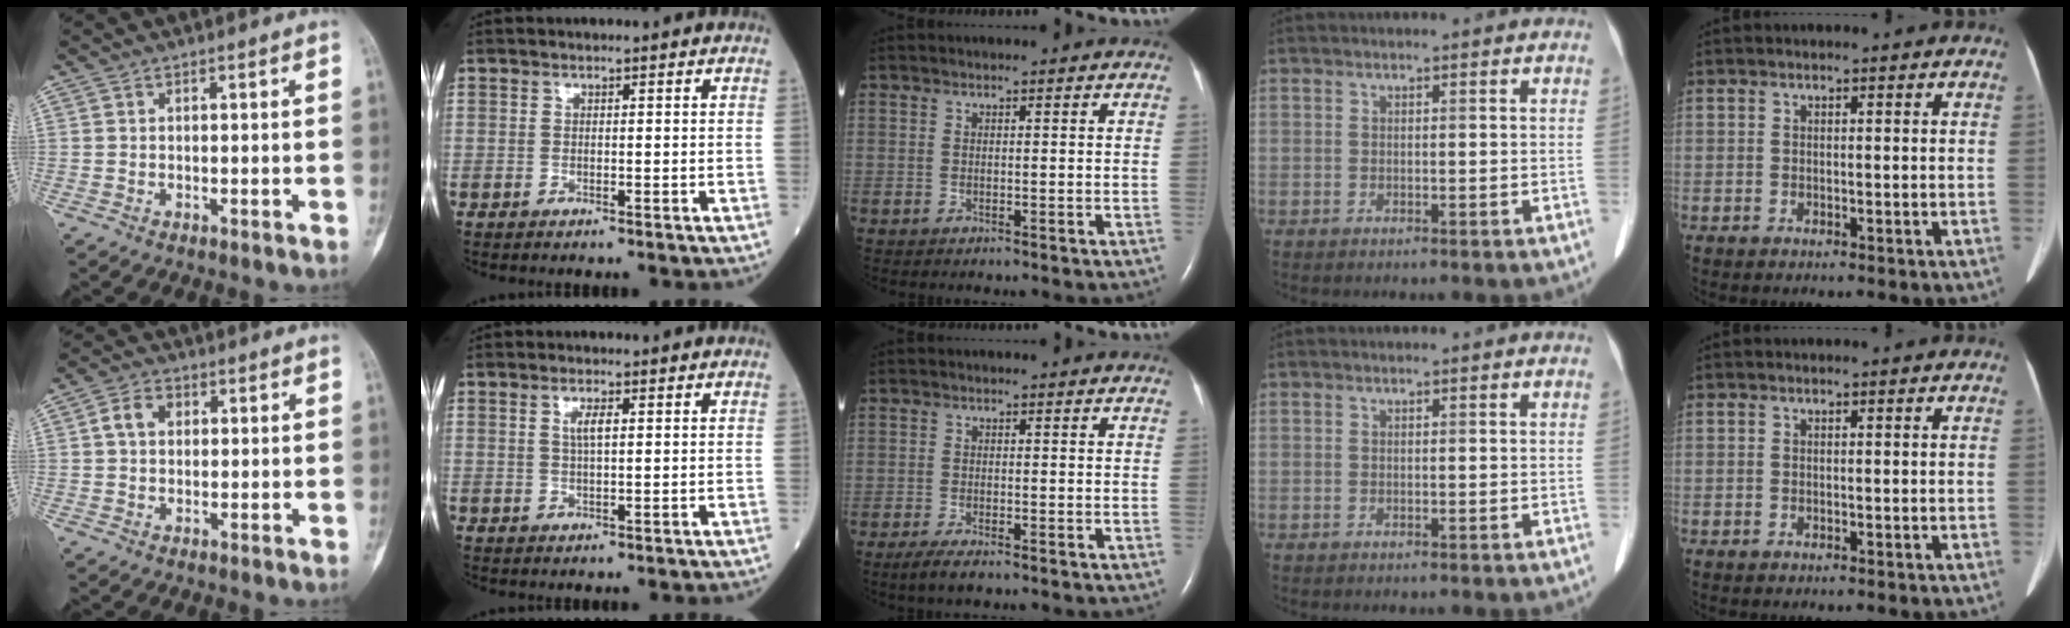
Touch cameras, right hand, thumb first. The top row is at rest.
{"thumb": {"total": 4.1, "force": [0.8, 3.0, 2.6], "torque": [-0.043, 0.011, 0.011]}, "index": {"total": 2.4, "force": [0.8, 0.4, 2.3], "torque": [-0.046, 0.001, 0.014]}, "middle": {"total": 3.1, "force": [-2.2, 0.6, 2.1], "torque": [-0.047, -0.008, -0.039]}}